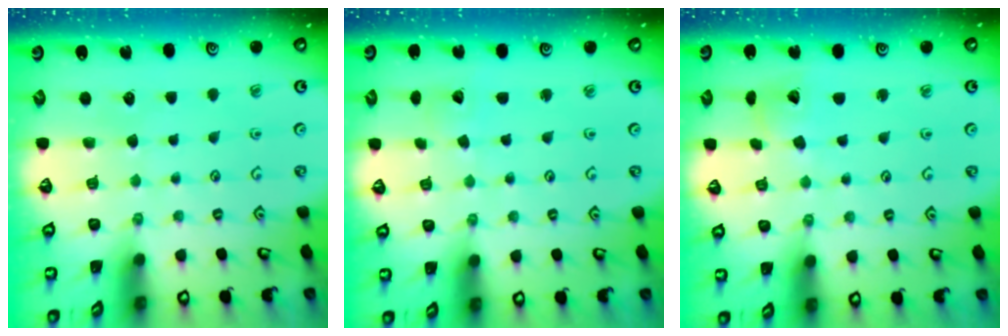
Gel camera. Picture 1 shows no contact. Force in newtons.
{"total": 2.5, "press": 2.5, "slide": 0.4}
{"total": 4.7, "press": 4.6, "slide": 0.6}